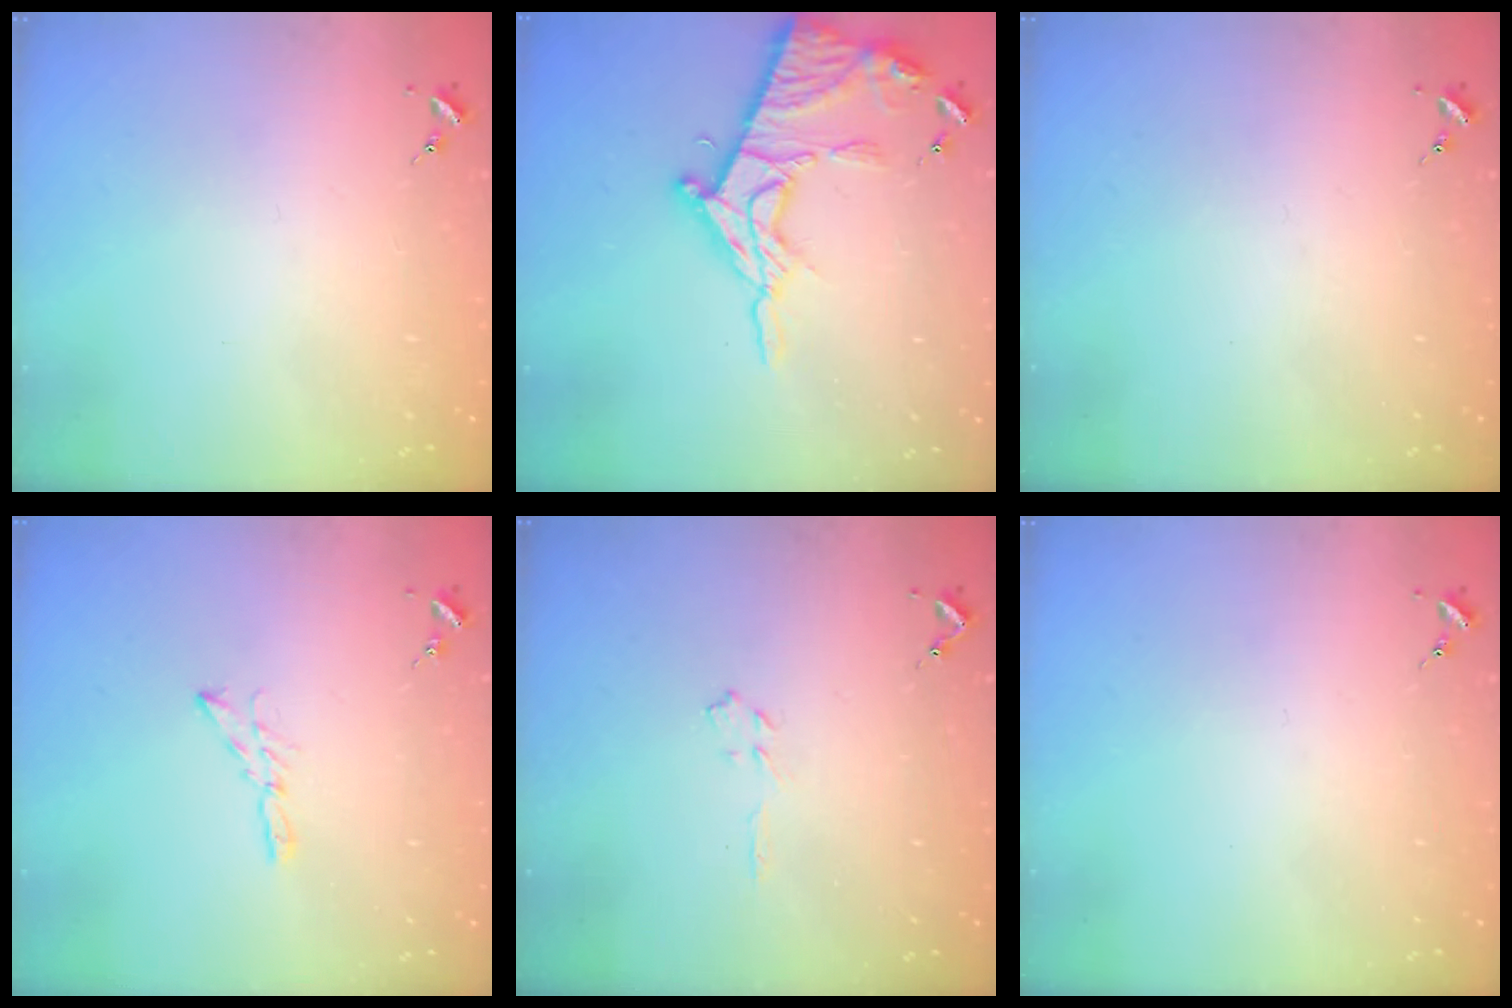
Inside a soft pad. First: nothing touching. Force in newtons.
{"total": 16.8, "press": 16.8, "slide": 1.3}
{"total": 0.0}
{"total": 4.7, "press": 4.7, "slide": 0.1}
{"total": 3.2, "press": 3.1, "slide": 0.4}
{"total": 0.0}